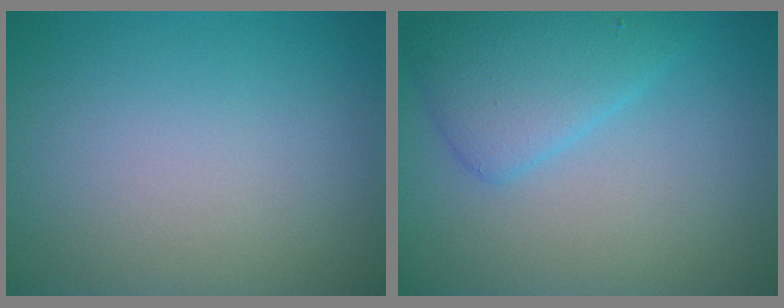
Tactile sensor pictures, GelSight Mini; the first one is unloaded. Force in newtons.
{"total": 4.0, "press": 4.0, "slide": 0.2}